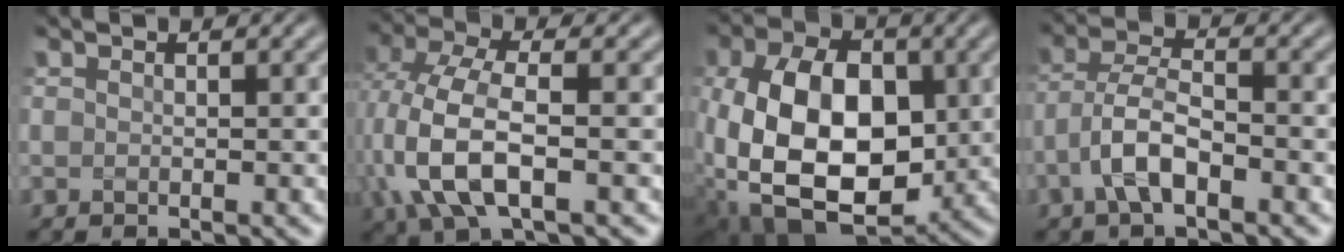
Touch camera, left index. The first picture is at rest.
{"total": 7.3, "force": [-1.0, 3.4, 6.4], "torque": [-0.147, 0.013, -0.029]}
{"total": 14.2, "force": [-0.8, 9.4, 10.5], "torque": [-0.205, -0.013, -0.009]}
{"total": 4.2, "force": [-1.9, 1.5, 3.4], "torque": [-0.068, 0.013, -0.046]}